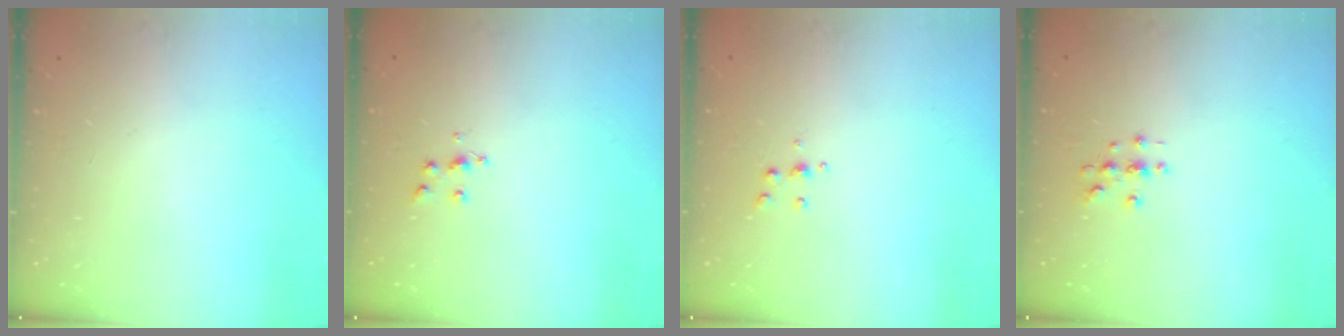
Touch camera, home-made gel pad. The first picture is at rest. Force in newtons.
{"total": 6.1, "press": 6.1, "slide": 0.5}
{"total": 5.0, "press": 4.9, "slide": 0.8}
{"total": 2.9, "press": 2.9, "slide": 0.3}